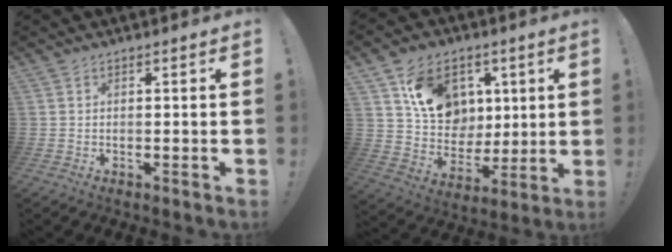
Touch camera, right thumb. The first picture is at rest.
{"total": 15.3, "force": [6.2, 12.3, 6.8], "torque": [-0.103, -0.023, 0.127]}